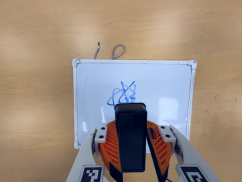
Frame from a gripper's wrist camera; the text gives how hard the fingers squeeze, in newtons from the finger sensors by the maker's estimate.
{"total": 9.7, "left": 9.2, "right": 10.3}